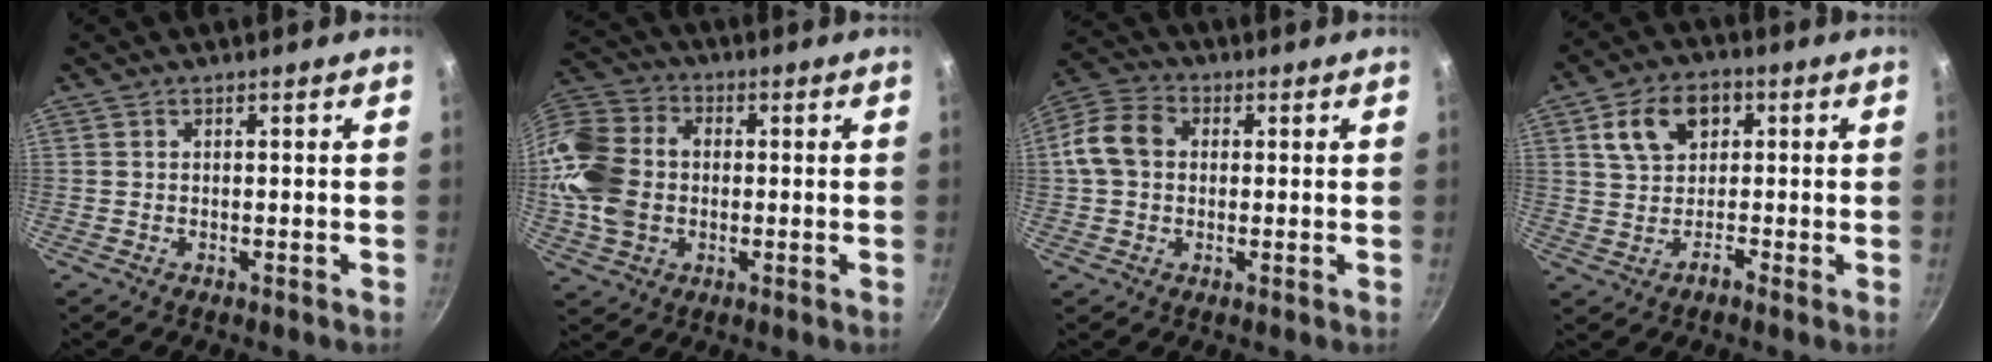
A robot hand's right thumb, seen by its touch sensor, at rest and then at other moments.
{"total": 17.7, "force": [-0.5, 13.7, 11.2], "torque": [-0.227, 0.028, -0.019]}
{"total": 9.0, "force": [0.8, 7.0, 5.5], "torque": [-0.092, 0.022, -0.002]}
{"total": 8.9, "force": [1.7, 6.9, 5.4], "torque": [-0.063, 0.020, 0.021]}